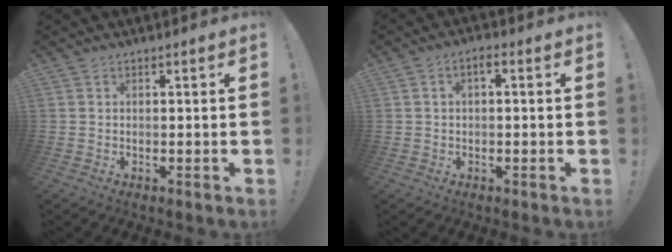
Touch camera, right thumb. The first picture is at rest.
{"total": 2.3, "force": [-0.4, 1.4, 1.8], "torque": [-0.027, 0.008, -0.009]}